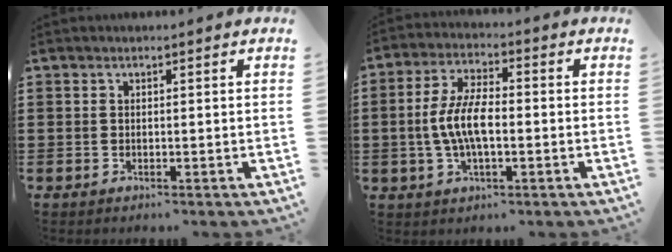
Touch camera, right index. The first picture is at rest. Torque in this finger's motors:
{"motor_torque": [0.80, 0.11, 0.41, 0.21]}